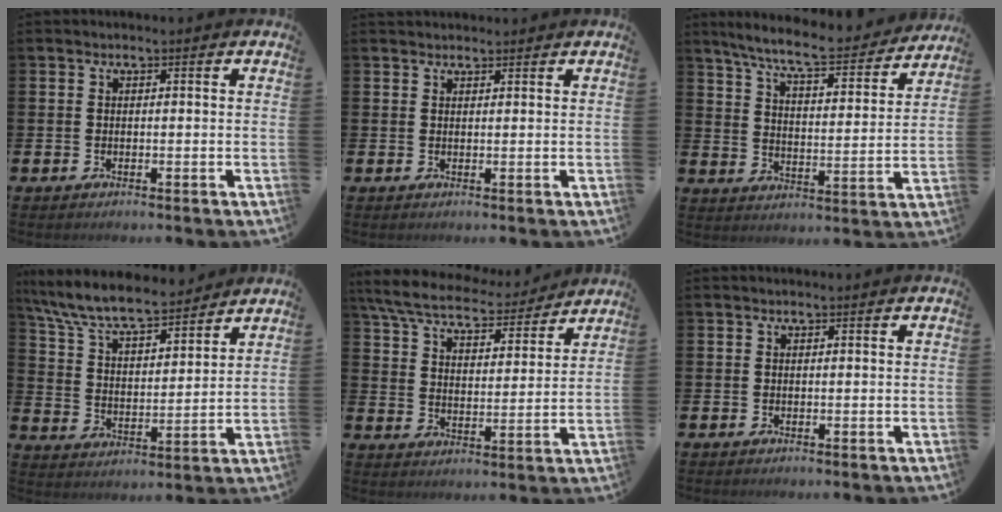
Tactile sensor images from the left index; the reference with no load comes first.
{"total": 1.3, "force": [1.3, 0.4, 0.0], "torque": [0.010, -0.002, 0.022]}
{"total": 8.4, "force": [7.5, 0.9, 3.6], "torque": [-0.092, -0.049, 0.126]}
{"total": 8.9, "force": [8.2, 1.8, 3.0], "torque": [-0.094, -0.053, 0.144]}
{"total": 7.7, "force": [7.1, 1.9, 2.4], "torque": [-0.081, -0.045, 0.122]}
{"total": 0.0}